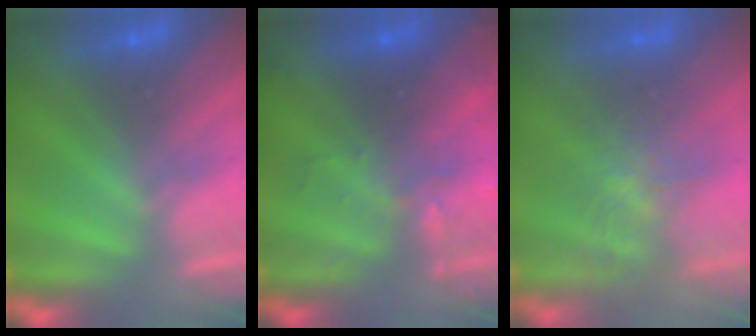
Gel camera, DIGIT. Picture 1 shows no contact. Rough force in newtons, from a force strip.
{"total": 2.9}
{"total": 3.9}